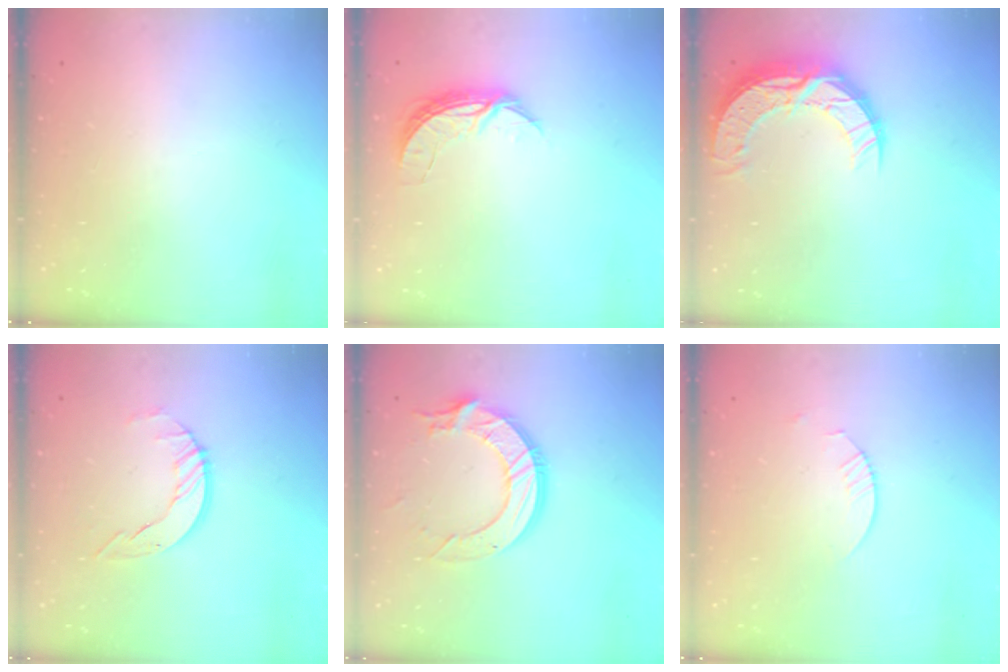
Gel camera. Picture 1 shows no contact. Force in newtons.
{"total": 6.5, "press": 6.5, "slide": 0.5}
{"total": 11.9, "press": 11.9, "slide": 0.9}
{"total": 5.2, "press": 5.2, "slide": 0.5}
{"total": 13.5, "press": 13.4, "slide": 1.6}
{"total": 1.8, "press": 1.8, "slide": 0.2}